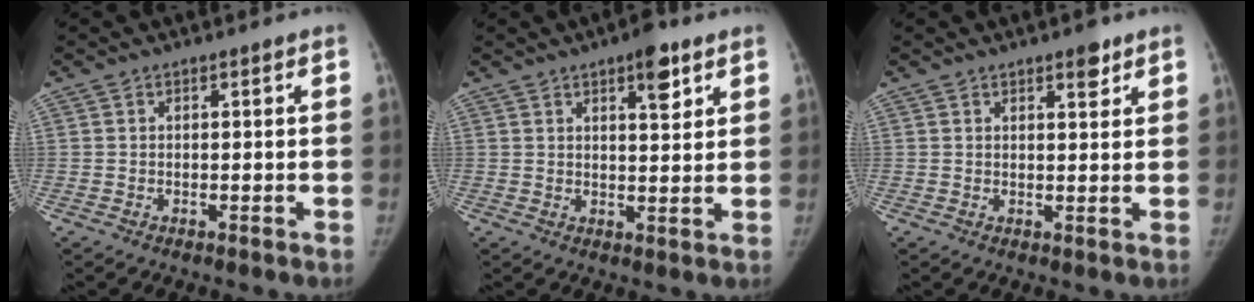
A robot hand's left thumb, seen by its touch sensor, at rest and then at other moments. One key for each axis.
{"total": 6.2, "fx": 3.6, "fy": 2.2, "fz": 4.6, "tx": -0.049, "ty": -0.017, "tz": 0.046}
{"total": 3.1, "fx": 2.1, "fy": 1.2, "fz": 2.0, "tx": -0.014, "ty": -0.011, "tz": 0.028}